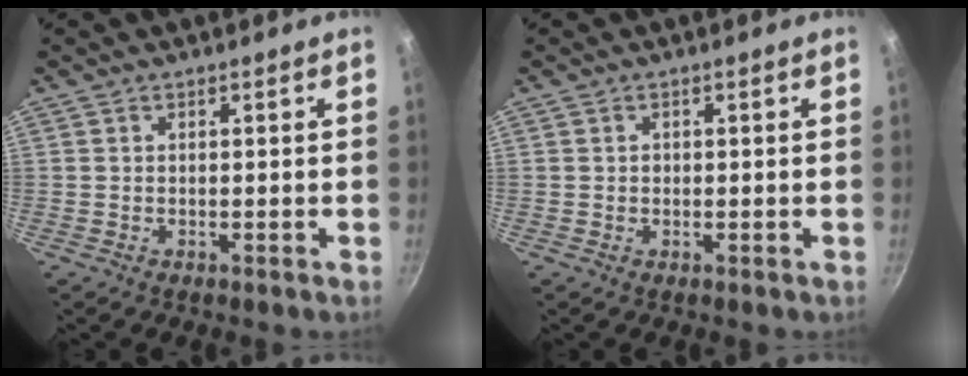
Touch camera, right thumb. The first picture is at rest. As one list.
[{"total": 0.6, "force": [0.1, 0.6, 0.3], "torque": [-0.002, 0.003, 0.002]}]